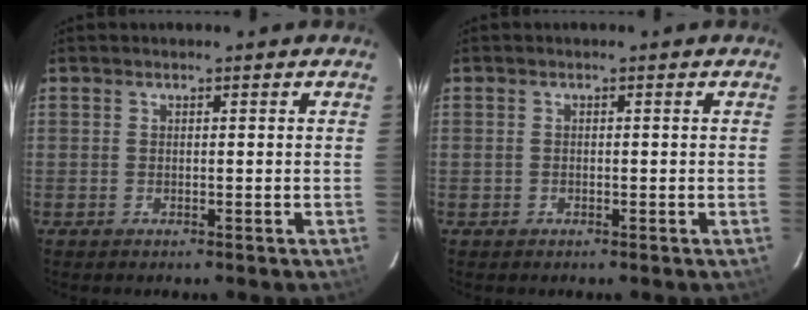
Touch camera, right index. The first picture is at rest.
{"total": 0.7, "force": [-0.4, 0.6, 0.2], "torque": [-0.001, 0.002, -0.004]}